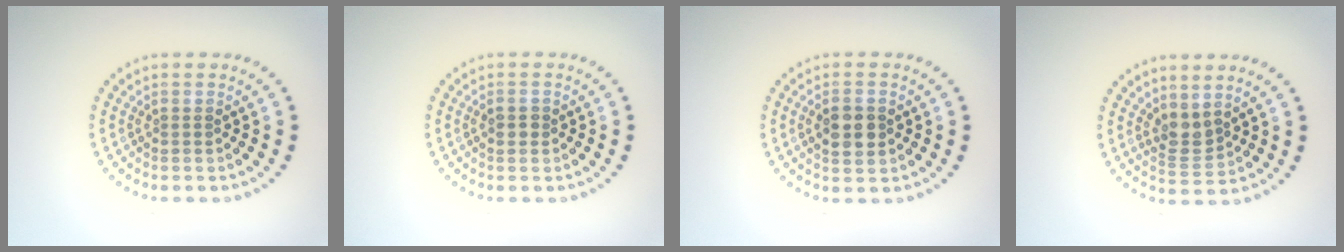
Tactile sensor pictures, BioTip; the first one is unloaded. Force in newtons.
{"total": 1.2, "press": 1.2, "slide": 0.0}
{"total": 3.0, "press": 3.0, "slide": 0.2}
{"total": 2.3, "press": 1.9, "slide": 1.4}